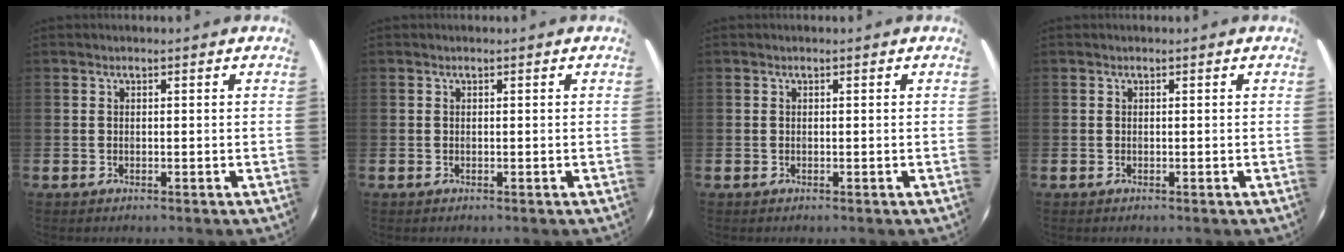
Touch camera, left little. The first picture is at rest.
{"total": 0.0}
{"total": 0.0}
{"total": 0.0}